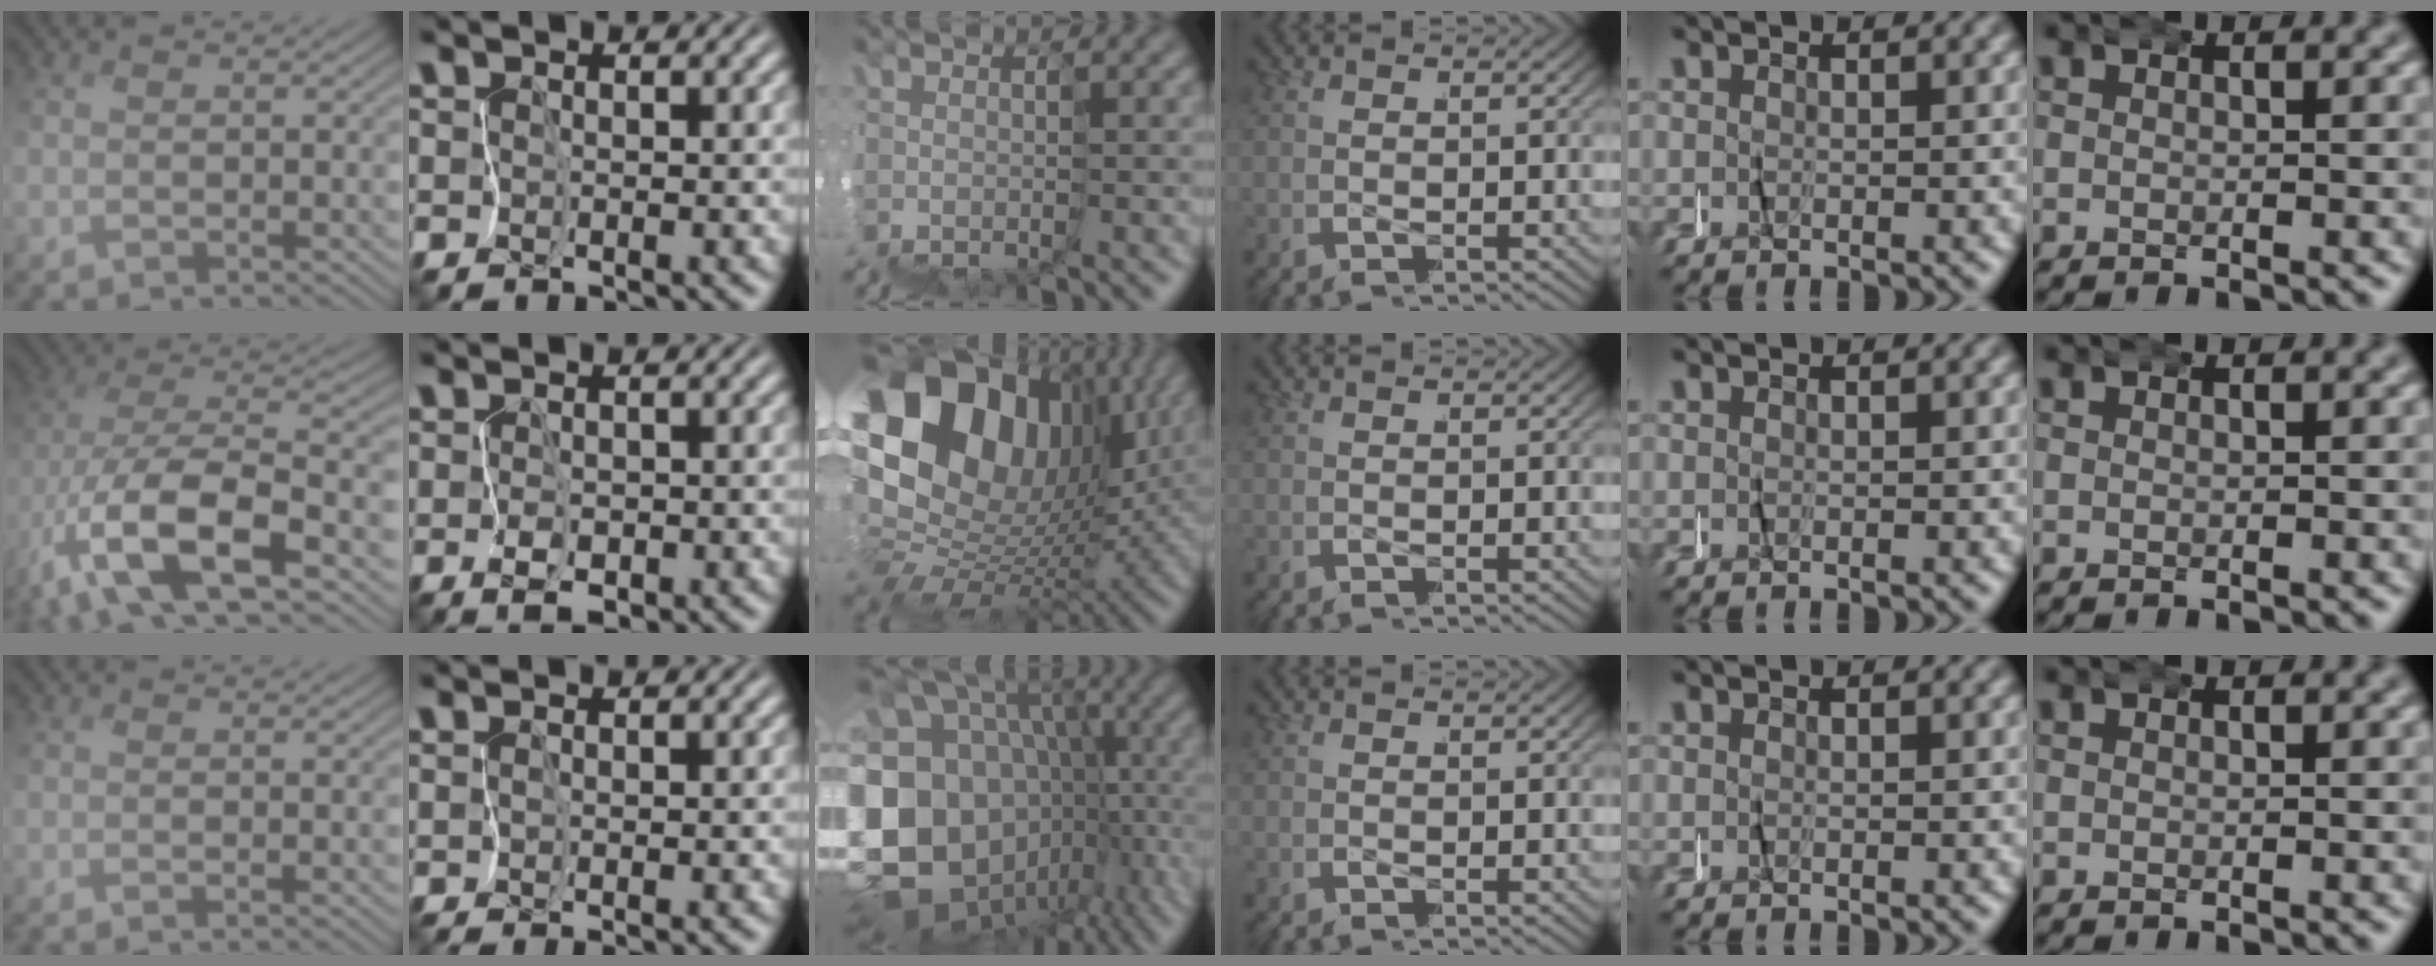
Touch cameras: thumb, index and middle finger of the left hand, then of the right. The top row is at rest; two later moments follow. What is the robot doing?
{"motion": "wrap", "object": "felt sheet"}